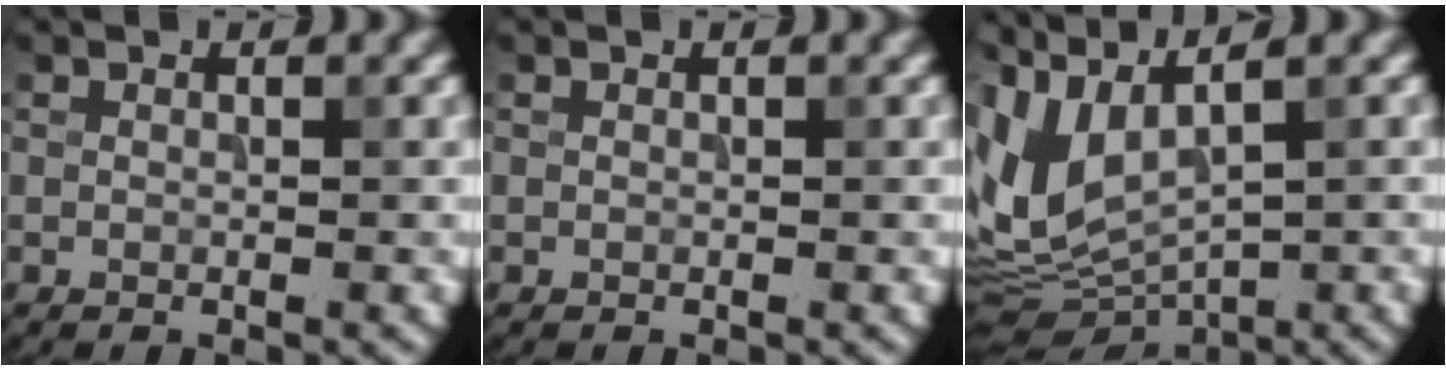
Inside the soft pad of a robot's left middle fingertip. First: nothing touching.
{"total": 0.0}
{"total": 7.9, "force": [1.7, 3.9, 6.6], "torque": [-0.162, -0.006, 0.056]}